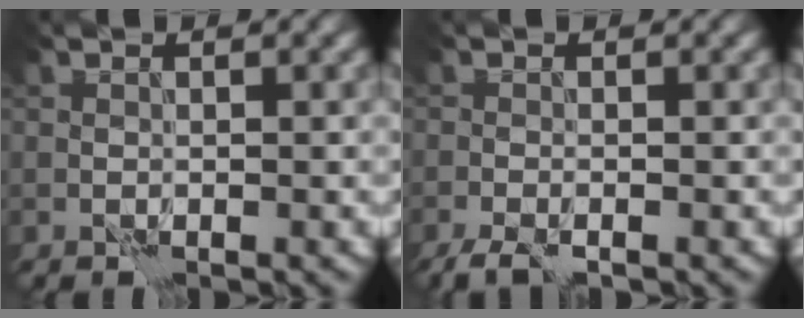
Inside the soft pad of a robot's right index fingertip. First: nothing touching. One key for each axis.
{"total": 2.1, "fx": -1.7, "fy": 0.3, "fz": 1.1, "tx": -0.025, "ty": -0.011, "tz": -0.035}